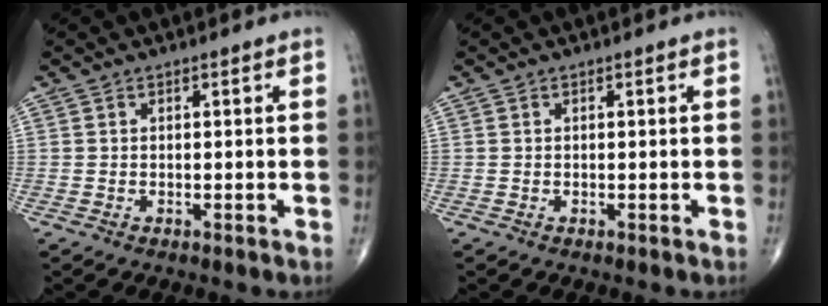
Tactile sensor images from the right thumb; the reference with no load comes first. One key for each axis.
{"total": 0.0}